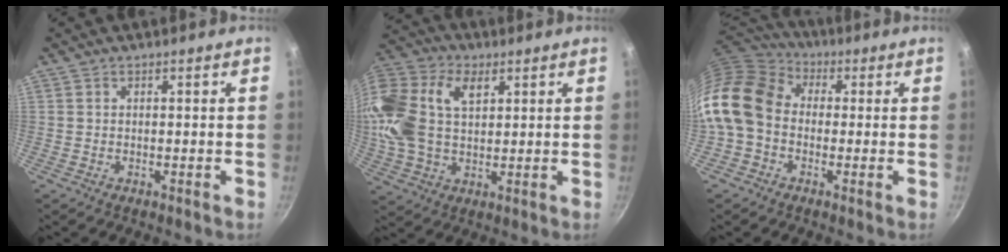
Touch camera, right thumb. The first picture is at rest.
{"total": 20.2, "force": [5.4, 13.2, 14.3], "torque": [-0.313, 0.017, 0.089]}
{"total": 16.7, "force": [-0.1, 13.2, 10.2], "torque": [-0.203, 0.039, -0.023]}